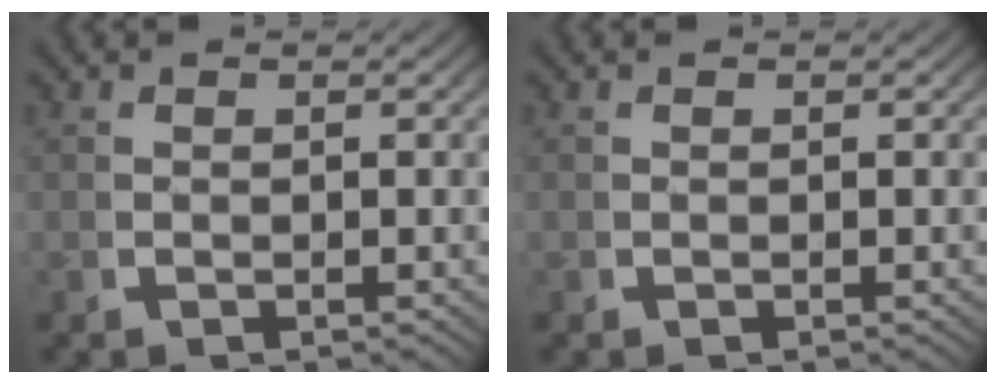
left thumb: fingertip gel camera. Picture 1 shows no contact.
{"total": 0.0}